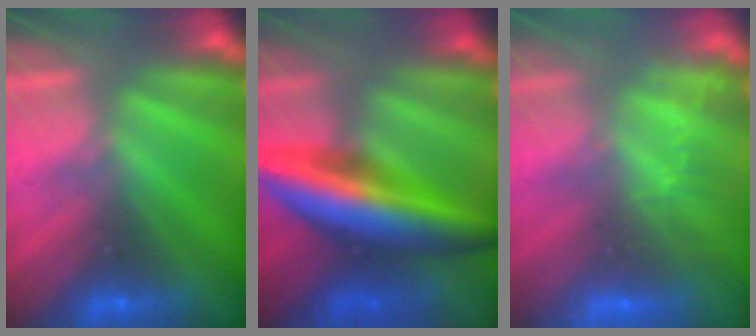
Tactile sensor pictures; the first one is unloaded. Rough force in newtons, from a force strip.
{"total": 7.0}
{"total": 3.3}